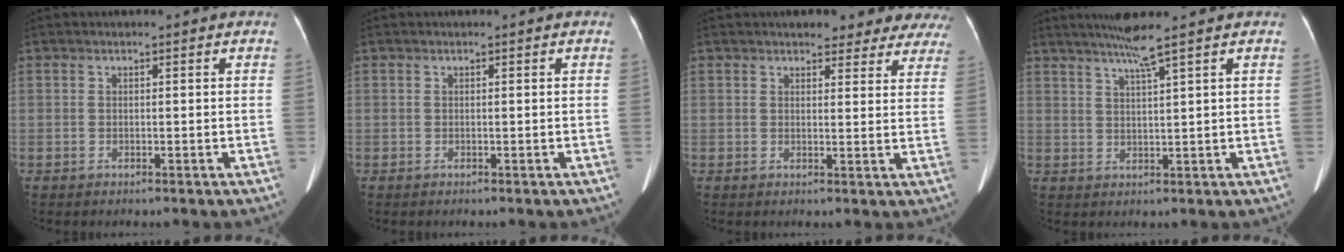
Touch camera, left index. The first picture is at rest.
{"total": 0.0}
{"total": 11.2, "force": [10.0, 3.8, 3.2], "torque": [0.004, -0.003, 0.091]}
{"total": 4.2, "force": [3.0, -1.4, 2.6], "torque": [-0.049, -0.001, 0.058]}